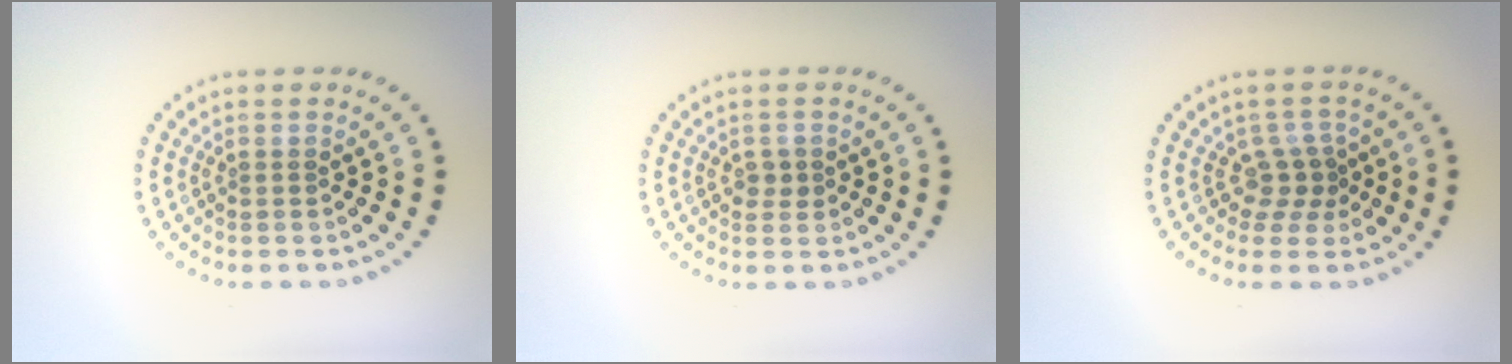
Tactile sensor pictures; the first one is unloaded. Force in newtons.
{"total": 1.2, "press": 1.1, "slide": 0.3}
{"total": 2.2, "press": 1.5, "slide": 1.6}